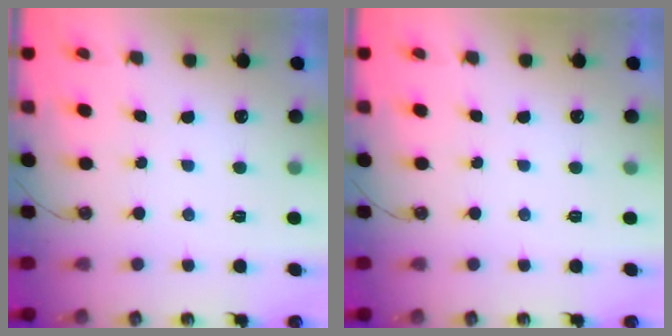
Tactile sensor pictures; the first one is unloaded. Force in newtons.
{"total": 0.0}